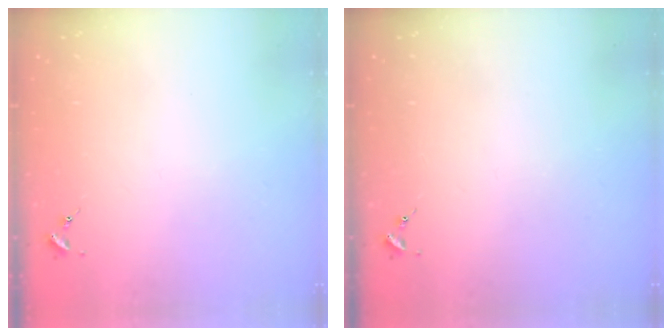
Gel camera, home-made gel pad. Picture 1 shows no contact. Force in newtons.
{"total": 0.0}